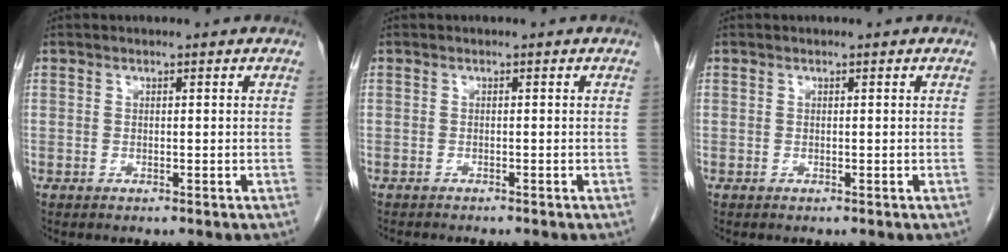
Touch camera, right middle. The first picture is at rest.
{"total": 2.9, "force": [-2.6, 0.2, 1.3], "torque": [-0.023, -0.007, -0.031]}
{"total": 0.0}